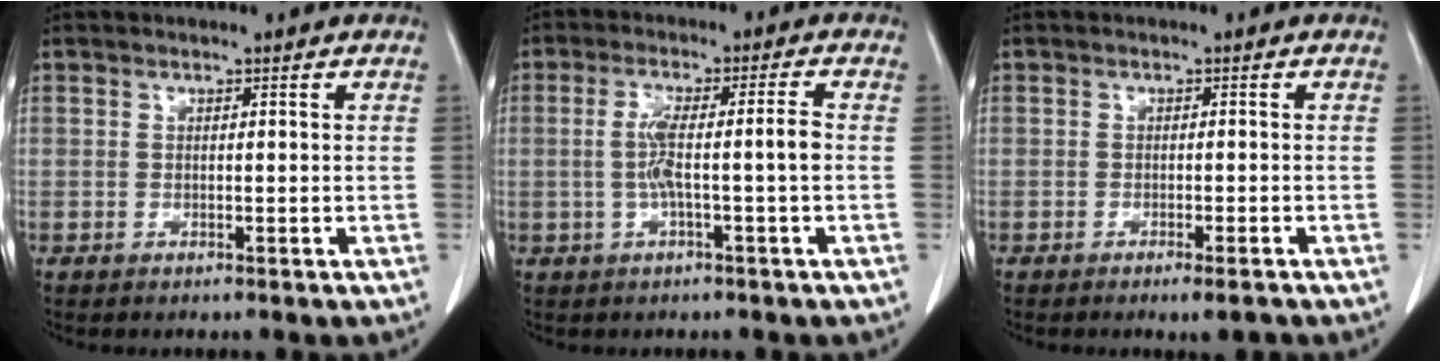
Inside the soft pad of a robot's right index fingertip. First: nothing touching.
{"total": 5.9, "force": [-0.8, -0.2, 5.9], "torque": [-0.115, 0.015, -0.011]}
{"total": 2.6, "force": [-2.0, 0.3, 1.7], "torque": [-0.019, -0.004, -0.025]}